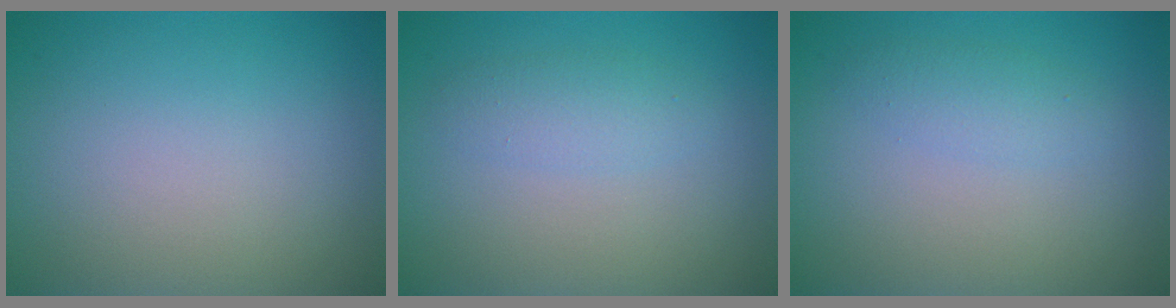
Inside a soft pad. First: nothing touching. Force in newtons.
{"total": 1.8, "press": 1.8, "slide": 0.0}
{"total": 1.6, "press": 1.6, "slide": 0.0}